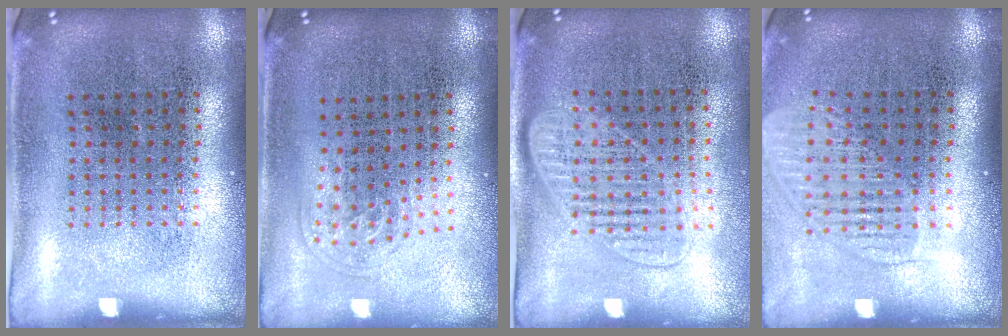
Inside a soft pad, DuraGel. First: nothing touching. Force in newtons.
{"total": 0.9, "press": 0.6, "slide": 0.7}
{"total": 1.4, "press": 1.2, "slide": 0.6}
{"total": 1.6, "press": 1.5, "slide": 0.8}